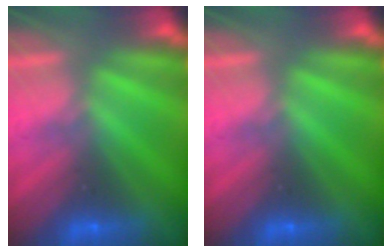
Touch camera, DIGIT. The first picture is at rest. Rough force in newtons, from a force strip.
{"total": 0.0}